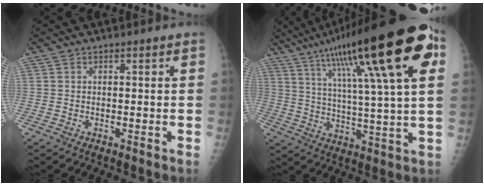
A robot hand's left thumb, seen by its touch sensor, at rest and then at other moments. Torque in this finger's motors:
{"motor_torque": [1.59, 1.15, 2.05, -0.72, 0.43]}